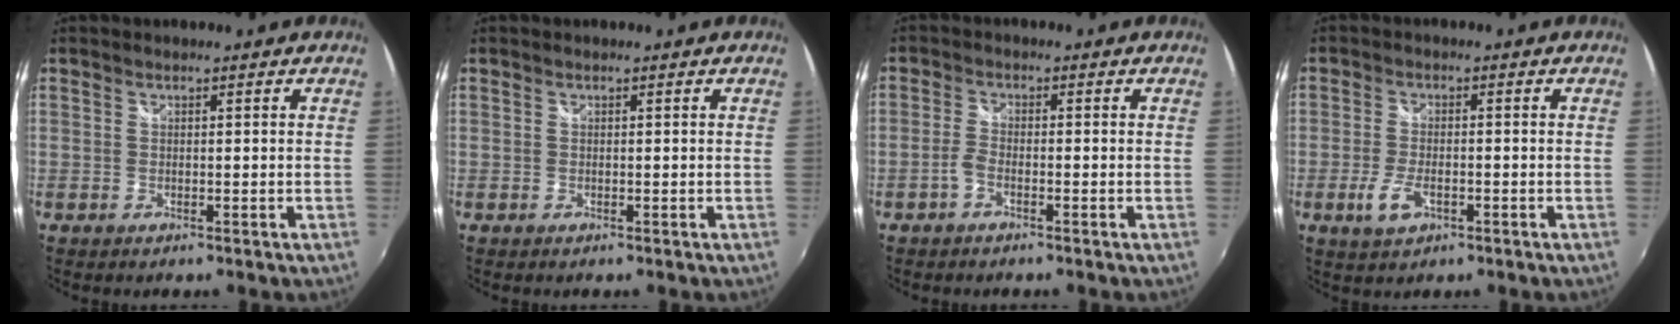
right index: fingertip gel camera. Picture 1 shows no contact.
{"total": 0.0}
{"total": 2.2, "force": [-1.3, 0.7, 1.6], "torque": [-0.046, 0.003, -0.032]}
{"total": 4.9, "force": [-2.0, 2.4, 3.8], "torque": [-0.090, -0.007, -0.038]}